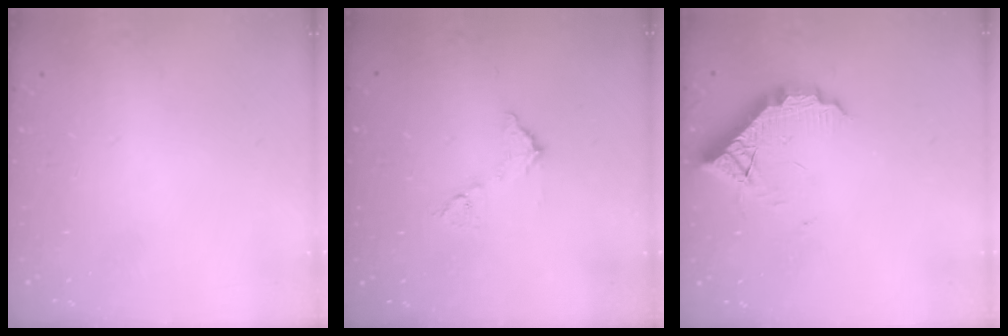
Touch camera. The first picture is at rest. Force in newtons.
{"total": 7.3, "press": 7.3, "slide": 0.3}
{"total": 10.0, "press": 10.0, "slide": 0.8}